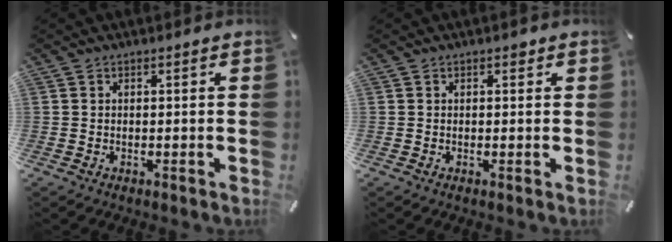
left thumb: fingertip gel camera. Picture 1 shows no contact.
{"total": 0.9, "force": [0.2, 0.6, 0.6], "torque": [-0.005, 0.002, -0.001]}